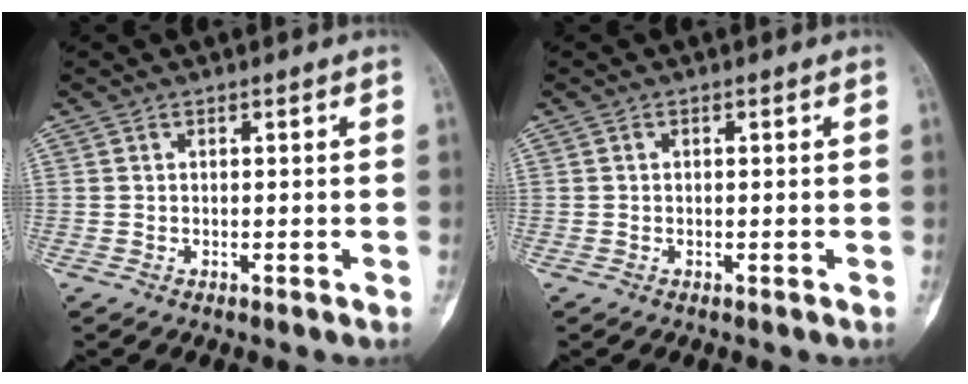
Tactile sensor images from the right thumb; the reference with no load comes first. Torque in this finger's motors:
{"motor_torque": [0.23, 0.03, 0.08, -0.42, 0.03]}